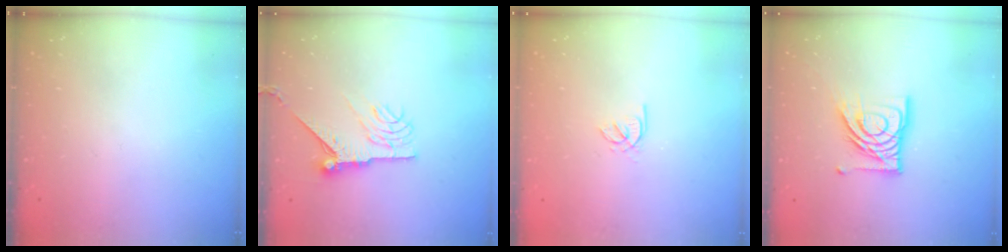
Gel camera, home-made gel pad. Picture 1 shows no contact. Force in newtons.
{"total": 10.2, "press": 10.2, "slide": 0.5}
{"total": 1.8, "press": 1.8, "slide": 0.5}
{"total": 14.7, "press": 14.6, "slide": 1.7}